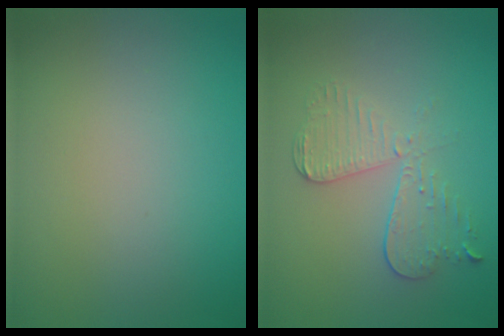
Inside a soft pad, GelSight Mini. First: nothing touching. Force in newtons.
{"total": 3.6, "press": 3.2, "slide": 1.8}